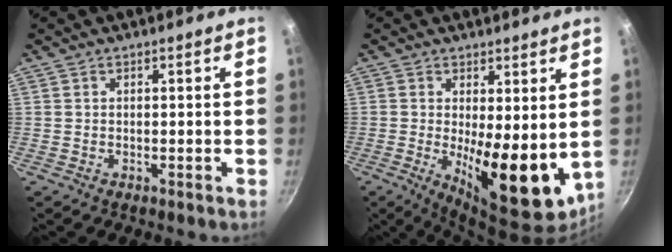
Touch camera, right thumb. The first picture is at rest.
{"total": 13.2, "force": [0.0, 5.0, 12.2], "torque": [-0.154, -0.031, 0.010]}